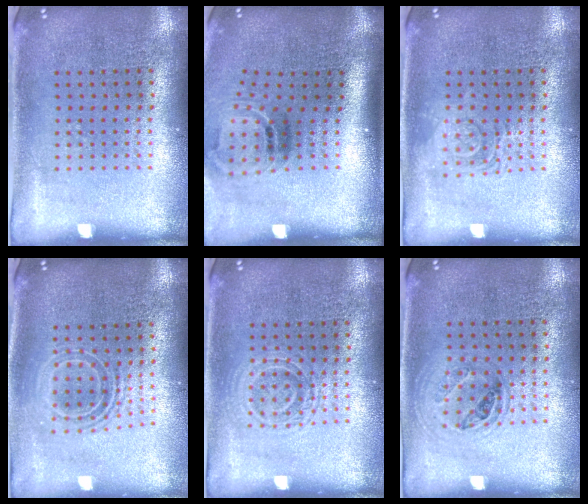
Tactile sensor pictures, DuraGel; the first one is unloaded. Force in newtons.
{"total": 1.9, "press": 1.1, "slide": 1.5}
{"total": 2.3, "press": 2.3, "slide": 0.5}
{"total": 1.6, "press": 1.3, "slide": 0.9}
{"total": 2.0, "press": 2.0, "slide": 0.4}
{"total": 1.0, "press": 0.9, "slide": 0.3}